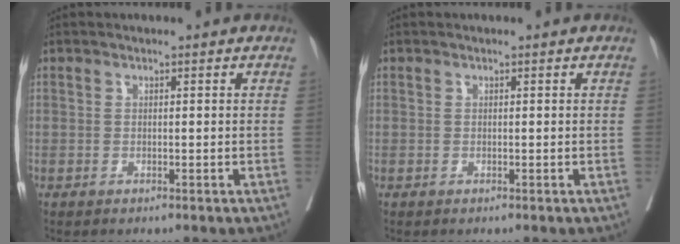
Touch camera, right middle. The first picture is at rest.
{"total": 0.0}